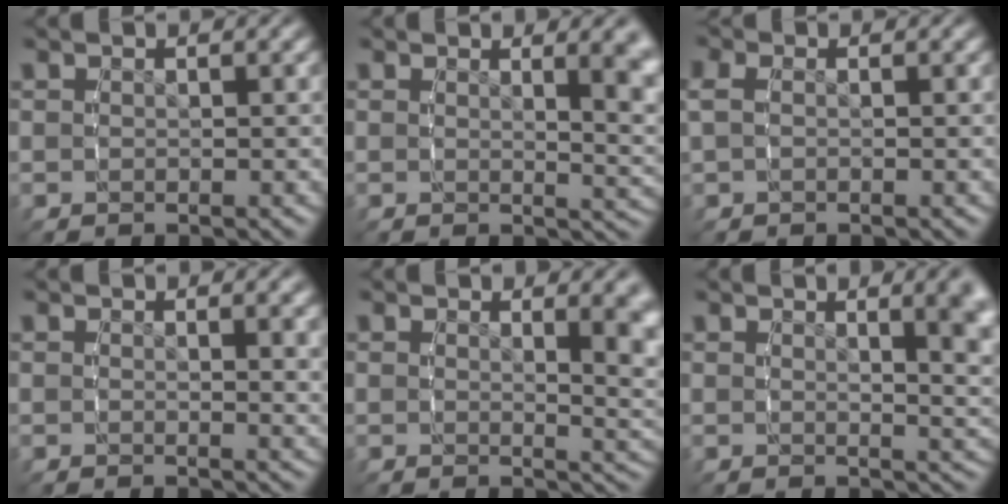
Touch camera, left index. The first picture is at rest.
{"total": 3.5, "force": [1.2, 0.2, 3.3], "torque": [-0.028, -0.010, 0.020]}
{"total": 0.7, "force": [-0.1, 0.2, 0.6], "torque": [-0.020, -0.001, 0.003]}
{"total": 1.3, "force": [0.6, -0.4, 1.1], "torque": [-0.015, -0.010, 0.013]}
{"total": 3.1, "force": [1.0, 0.1, 2.9], "torque": [-0.024, -0.016, 0.018]}
{"total": 4.6, "force": [1.8, 0.7, 4.1], "torque": [-0.032, 0.000, 0.027]}